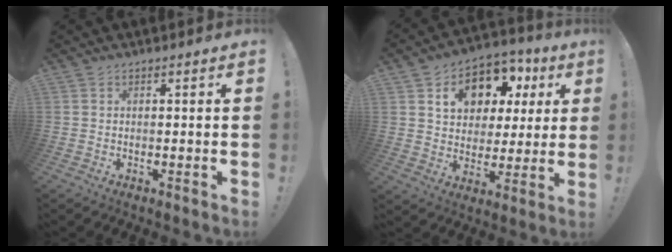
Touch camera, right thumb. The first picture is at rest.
{"total": 13.8, "force": [6.3, 10.0, 7.2], "torque": [-0.099, -0.037, 0.116]}